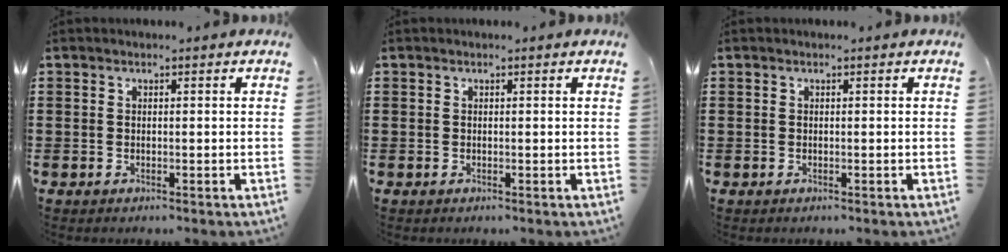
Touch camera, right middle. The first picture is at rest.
{"total": 0.0}
{"total": 0.0}